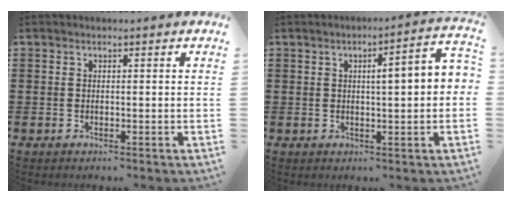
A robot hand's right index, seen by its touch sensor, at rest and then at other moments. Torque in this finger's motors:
{"motor_torque": [1.41, 0.10, 0.47, 0.08]}